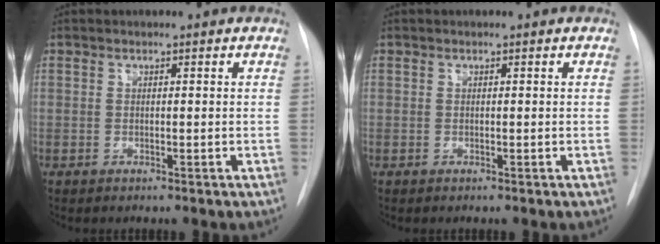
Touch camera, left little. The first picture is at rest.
{"total": 0.0}